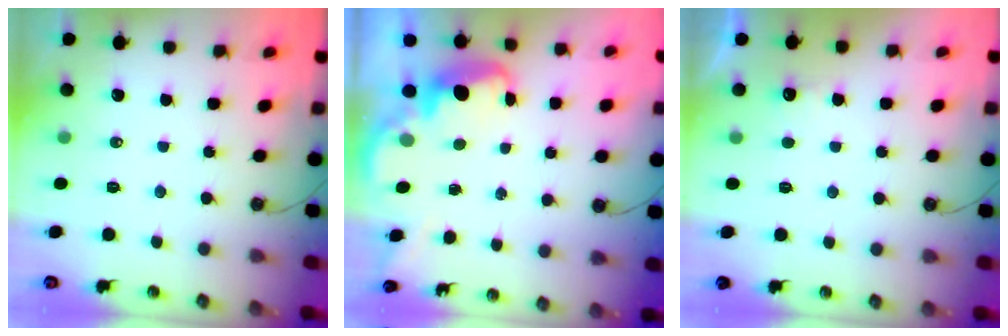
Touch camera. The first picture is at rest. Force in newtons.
{"total": 2.5, "press": 2.5, "slide": 0.4}
{"total": 1.5, "press": 1.4, "slide": 0.6}